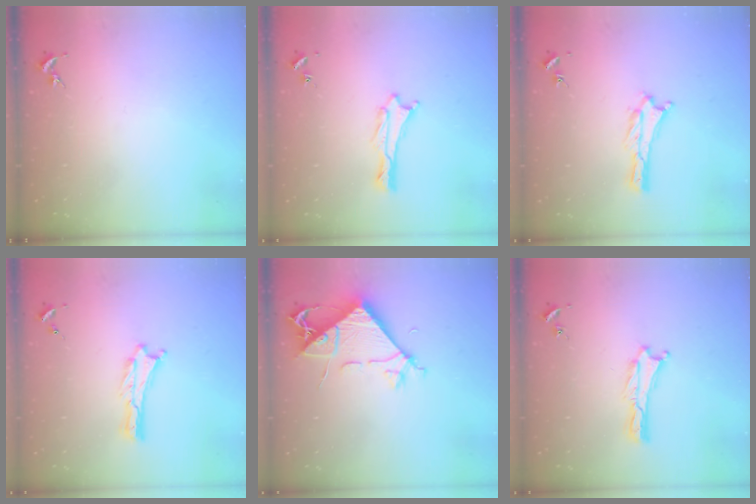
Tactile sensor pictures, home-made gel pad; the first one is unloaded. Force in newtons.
{"total": 0.8, "press": 0.7, "slide": 0.1}
{"total": 0.7, "press": 0.6, "slide": 0.2}
{"total": 0.0}
{"total": 8.1, "press": 8.0, "slide": 1.1}
{"total": 0.0}